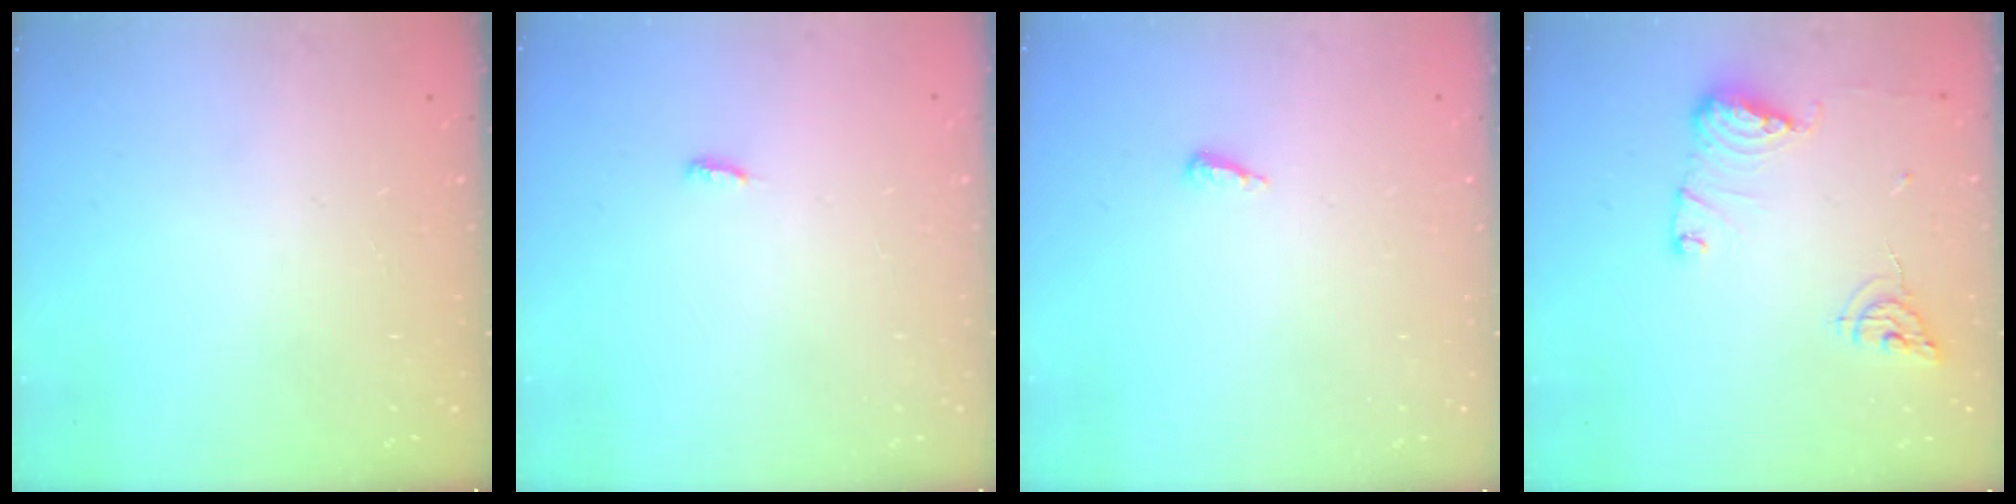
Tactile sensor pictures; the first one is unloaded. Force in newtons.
{"total": 4.9, "press": 4.2, "slide": 2.5}
{"total": 4.1, "press": 4.1, "slide": 0.4}
{"total": 10.1, "press": 10.1, "slide": 0.8}